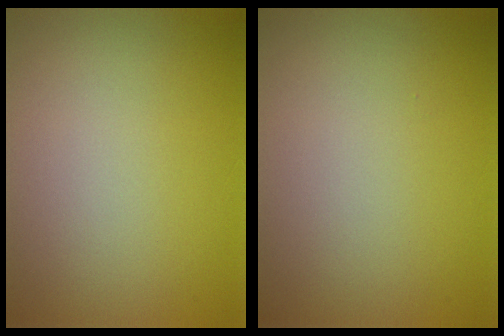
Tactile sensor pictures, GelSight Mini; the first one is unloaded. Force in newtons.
{"total": 0.0}